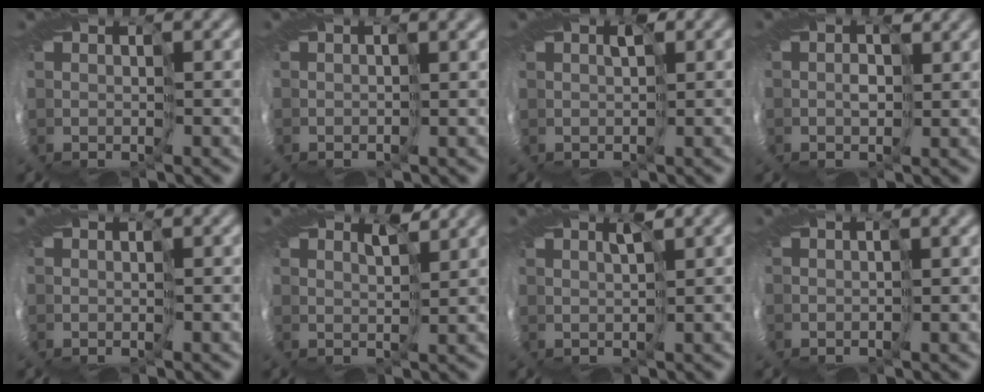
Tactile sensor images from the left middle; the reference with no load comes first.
{"total": 0.9, "force": [0.3, 0.3, 0.8], "torque": [-0.003, 0.008, 0.002]}
{"total": 2.3, "force": [0.7, 1.3, 1.8], "torque": [-0.025, 0.012, 0.010]}
{"total": 1.1, "force": [0.3, 0.9, 0.6], "torque": [-0.018, 0.003, 0.002]}
{"total": 0.0}
{"total": 1.9, "force": [1.9, 0.0, 0.2], "torque": [-0.008, 0.005, 0.015]}
{"total": 1.0, "force": [0.7, -0.3, 0.6], "torque": [-0.009, 0.006, 0.008]}
{"total": 0.5, "force": [0.1, 0.2, 0.5], "torque": [-0.001, 0.007, 0.000]}